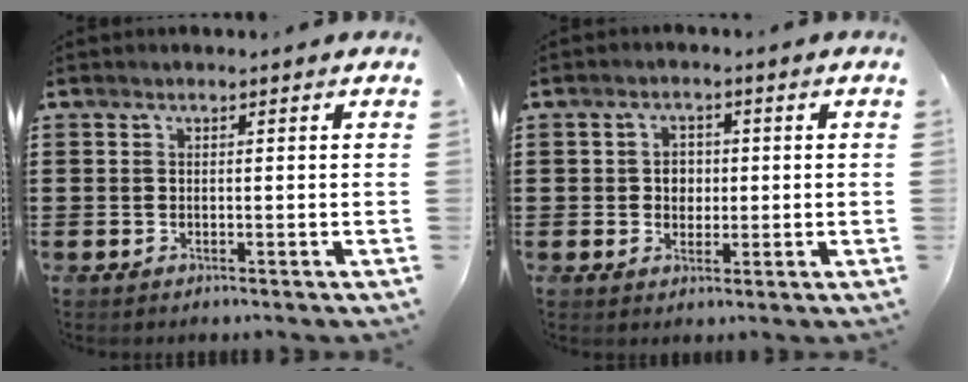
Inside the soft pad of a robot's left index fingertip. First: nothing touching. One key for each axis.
{"total": 2.7, "fx": 0.1, "fy": 2.3, "fz": 1.4, "tx": -0.028, "ty": 0.005, "tz": -0.004}